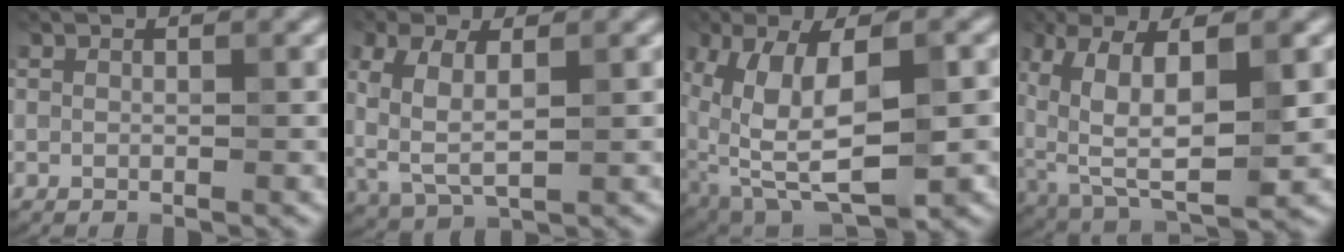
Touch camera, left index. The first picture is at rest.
{"total": 4.1, "force": [0.5, 1.9, 3.6], "torque": [-0.094, -0.005, 0.023]}
{"total": 10.9, "force": [-0.6, 5.5, 9.4], "torque": [-0.181, -0.015, 0.009]}
{"total": 10.2, "force": [1.5, 4.3, 9.1], "torque": [-0.176, -0.001, 0.034]}